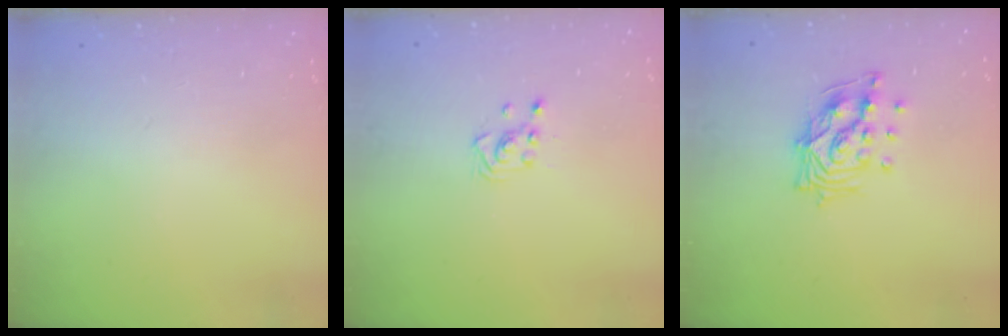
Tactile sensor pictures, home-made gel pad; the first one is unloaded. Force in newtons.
{"total": 2.8, "press": 2.8, "slide": 0.3}
{"total": 12.6, "press": 12.5, "slide": 1.3}